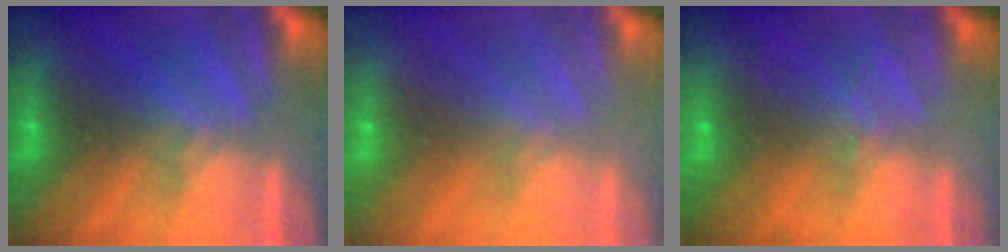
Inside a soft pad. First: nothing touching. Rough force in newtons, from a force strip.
{"total": 3.4}
{"total": 2.3}